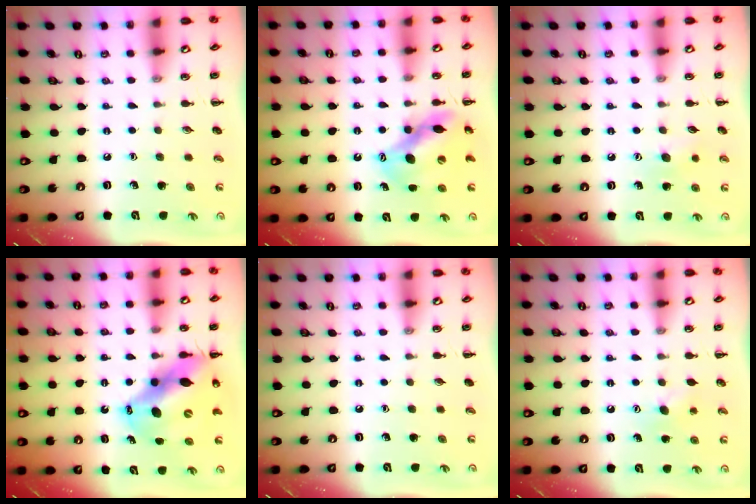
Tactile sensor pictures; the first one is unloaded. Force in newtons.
{"total": 12.4, "press": 12.0, "slide": 3.1}
{"total": 7.7, "press": 7.5, "slide": 1.8}
{"total": 14.8, "press": 14.3, "slide": 3.9}
{"total": 0.0}
{"total": 6.5, "press": 6.3, "slide": 1.5}